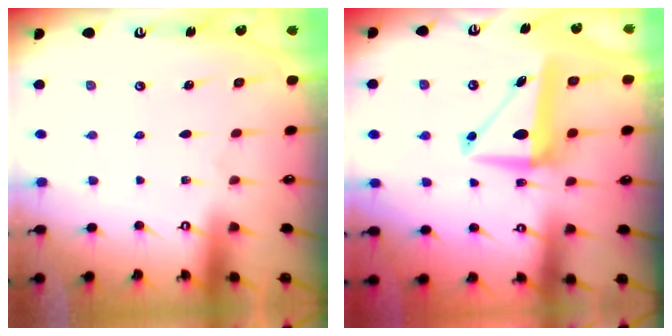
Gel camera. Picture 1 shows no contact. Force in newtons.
{"total": 8.9, "press": 8.7, "slide": 1.6}